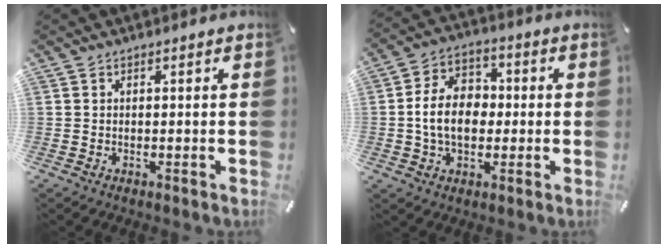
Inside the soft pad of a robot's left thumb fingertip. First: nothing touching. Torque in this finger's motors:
{"motor_torque": [0.22, 0.89, 0.77, -0.48, 0.27]}